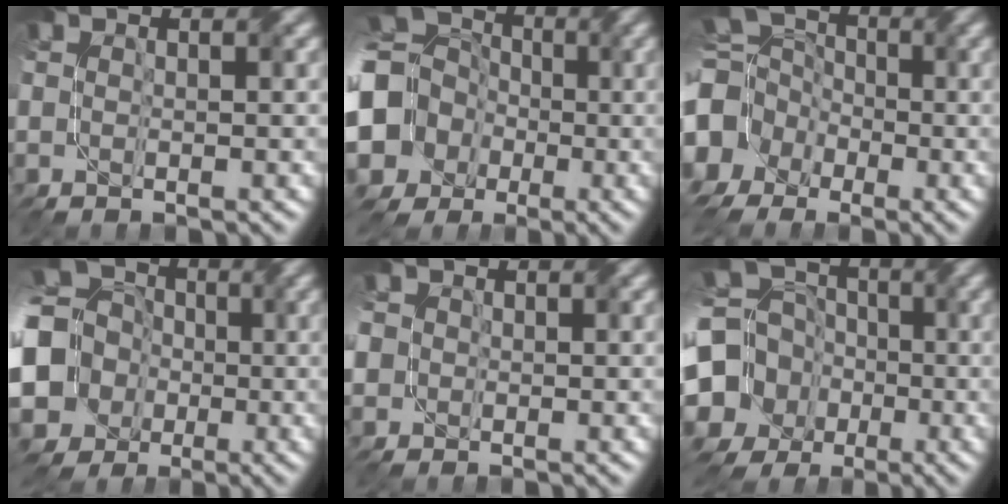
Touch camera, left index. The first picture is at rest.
{"total": 17.5, "force": [-1.4, 16.2, 6.4], "torque": [-0.185, -0.001, -0.070]}
{"total": 10.2, "force": [-2.6, 8.8, 4.4], "torque": [-0.127, -0.019, -0.059]}
{"total": 15.6, "force": [-0.9, 14.2, 6.3], "torque": [-0.180, 0.015, -0.053]}
{"total": 4.2, "force": [-0.1, 3.6, 2.1], "torque": [-0.062, 0.010, 0.001]}
{"total": 14.2, "force": [-3.0, 13.0, 4.9], "torque": [-0.155, -0.015, -0.083]}